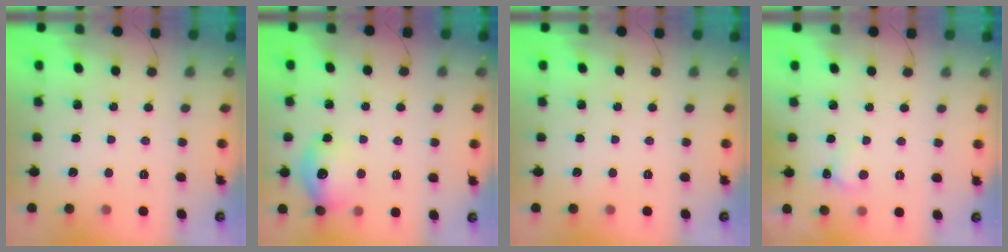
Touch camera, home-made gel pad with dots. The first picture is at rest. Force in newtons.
{"total": 13.0, "press": 13.0, "slide": 0.6}
{"total": 0.0}
{"total": 5.3, "press": 5.2, "slide": 1.1}